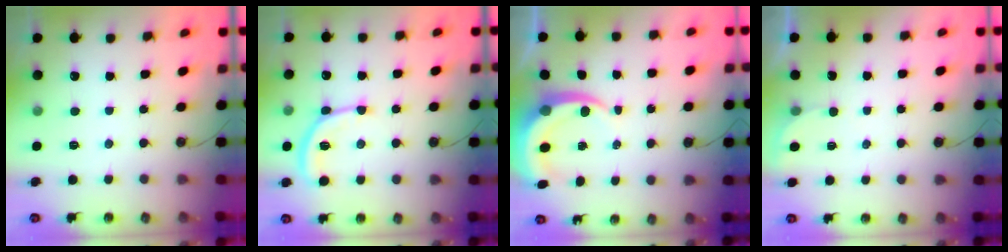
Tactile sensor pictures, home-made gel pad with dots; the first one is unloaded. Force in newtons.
{"total": 10.7, "press": 10.7, "slide": 0.7}
{"total": 6.1, "press": 6.1, "slide": 0.7}
{"total": 1.6, "press": 1.6, "slide": 0.0}